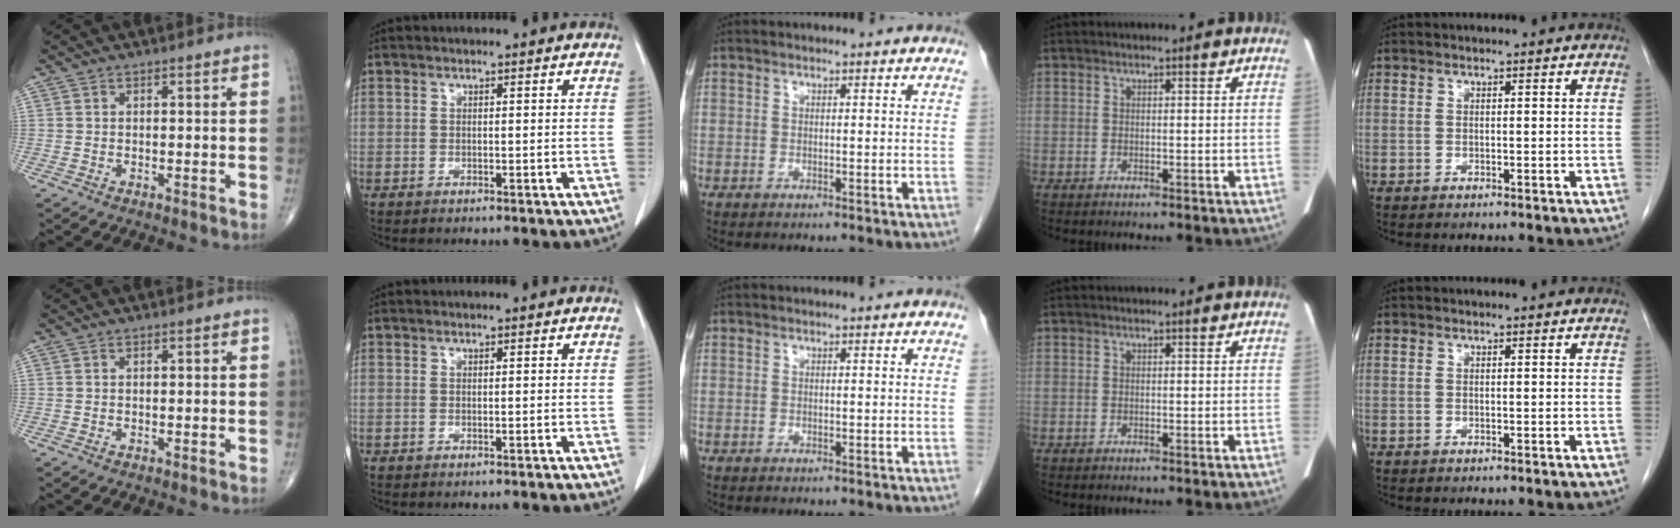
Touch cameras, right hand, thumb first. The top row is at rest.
{}